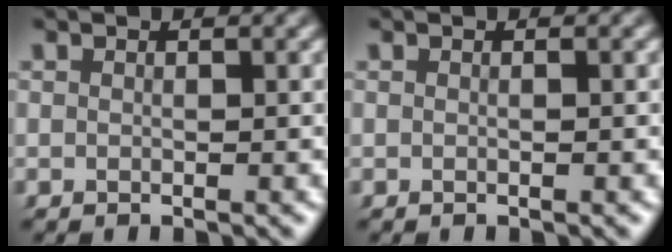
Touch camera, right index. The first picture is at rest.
{"total": 0.0}